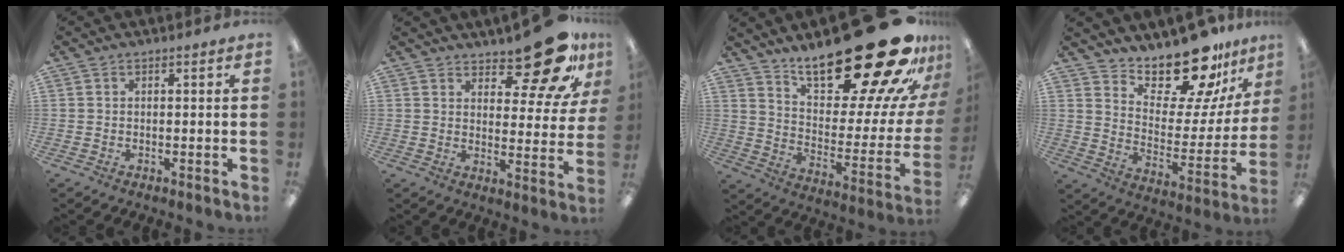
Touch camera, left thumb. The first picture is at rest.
{"total": 14.5, "force": [10.8, 5.4, 8.0], "torque": [-0.100, -0.075, 0.184]}
{"total": 30.3, "force": [21.1, 9.2, 19.7], "torque": [-0.249, -0.162, 0.354]}
{"total": 17.7, "force": [15.7, 5.0, 6.6], "torque": [-0.111, -0.133, 0.272]}